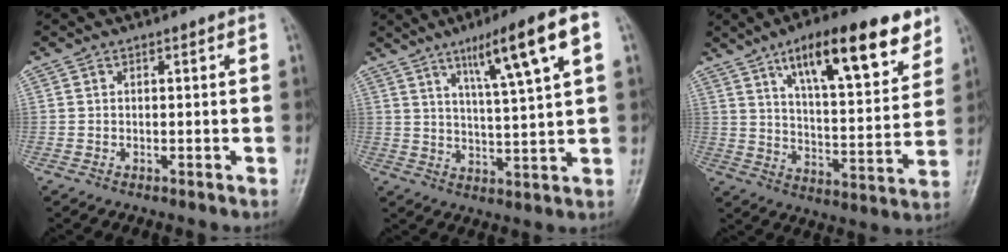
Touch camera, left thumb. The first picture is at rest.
{"total": 12.9, "force": [5.9, 1.1, 11.4], "torque": [-0.183, -0.011, 0.095]}
{"total": 19.2, "force": [11.5, 6.1, 14.1], "torque": [-0.176, -0.045, 0.182]}